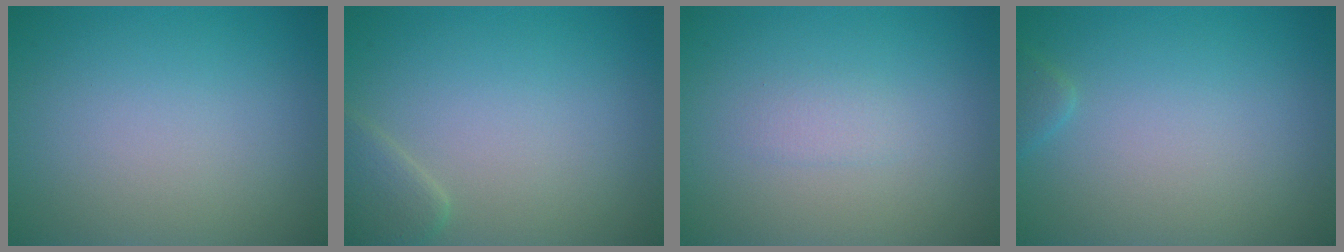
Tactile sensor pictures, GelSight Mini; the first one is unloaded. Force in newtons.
{"total": 1.9, "press": 1.9, "slide": 0.1}
{"total": 0.9, "press": 0.9, "slide": 0.0}
{"total": 0.8, "press": 0.8, "slide": 0.0}